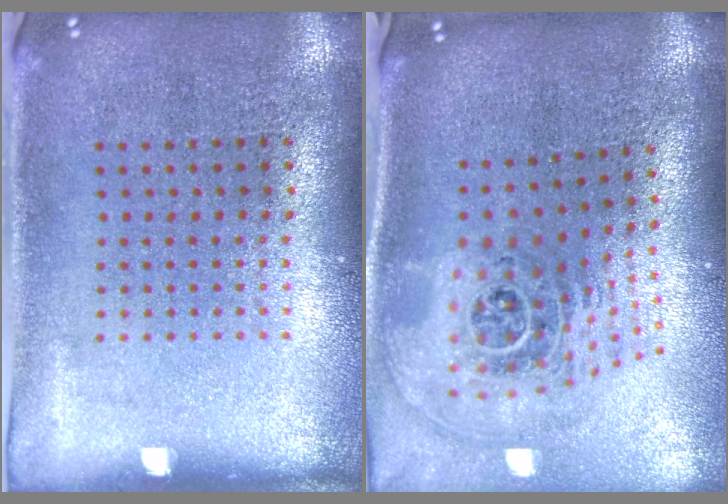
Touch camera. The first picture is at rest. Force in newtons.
{"total": 2.5, "press": 1.7, "slide": 1.8}